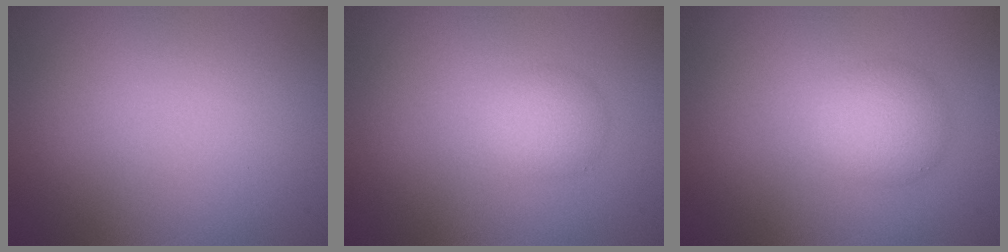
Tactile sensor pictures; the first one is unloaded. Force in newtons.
{"total": 2.0, "press": 2.0, "slide": 0.0}
{"total": 2.9, "press": 2.9, "slide": 0.0}